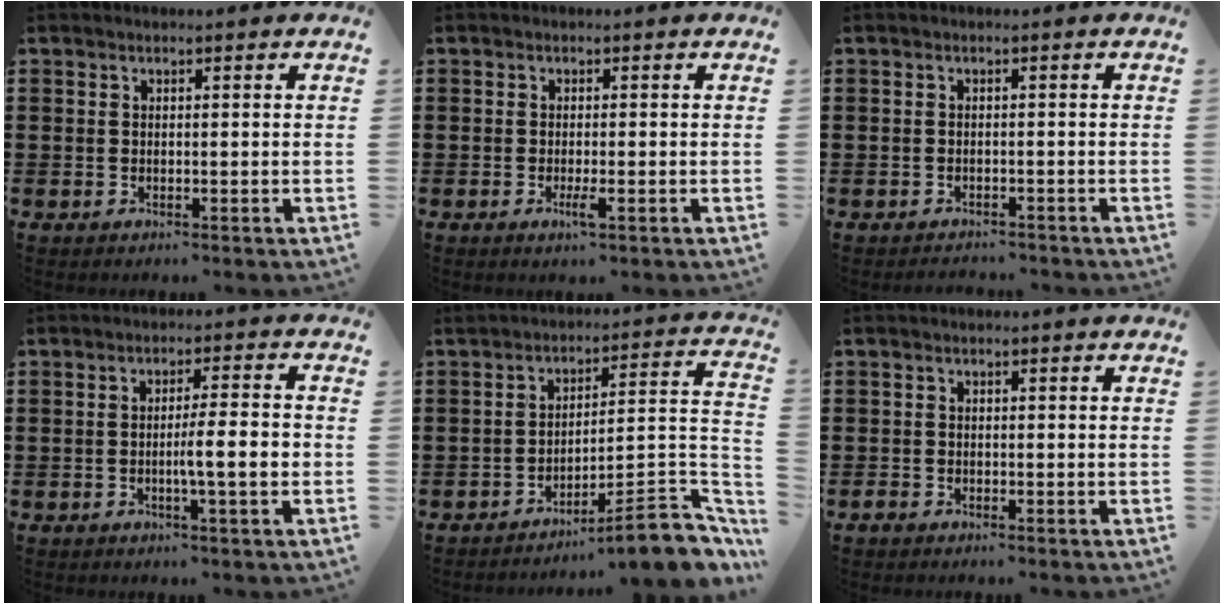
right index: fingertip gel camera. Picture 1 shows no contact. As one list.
[{"total": 2.1, "force": [-0.9, 0.3, 1.9], "torque": [-0.040, -0.004, -0.018]}, {"total": 1.4, "force": [-1.4, 0.3, -0.3], "torque": [0.001, 0.005, -0.034]}, {"total": 5.5, "force": [-1.1, 0.4, 5.4], "torque": [-0.092, -0.003, -0.021]}, {"total": 8.0, "force": [-5.8, 1.2, 5.5], "torque": [-0.074, -0.003, -0.113]}, {"total": 1.0, "force": [-0.8, 0.6, 0.2], "torque": [-0.006, -0.001, -0.017]}]